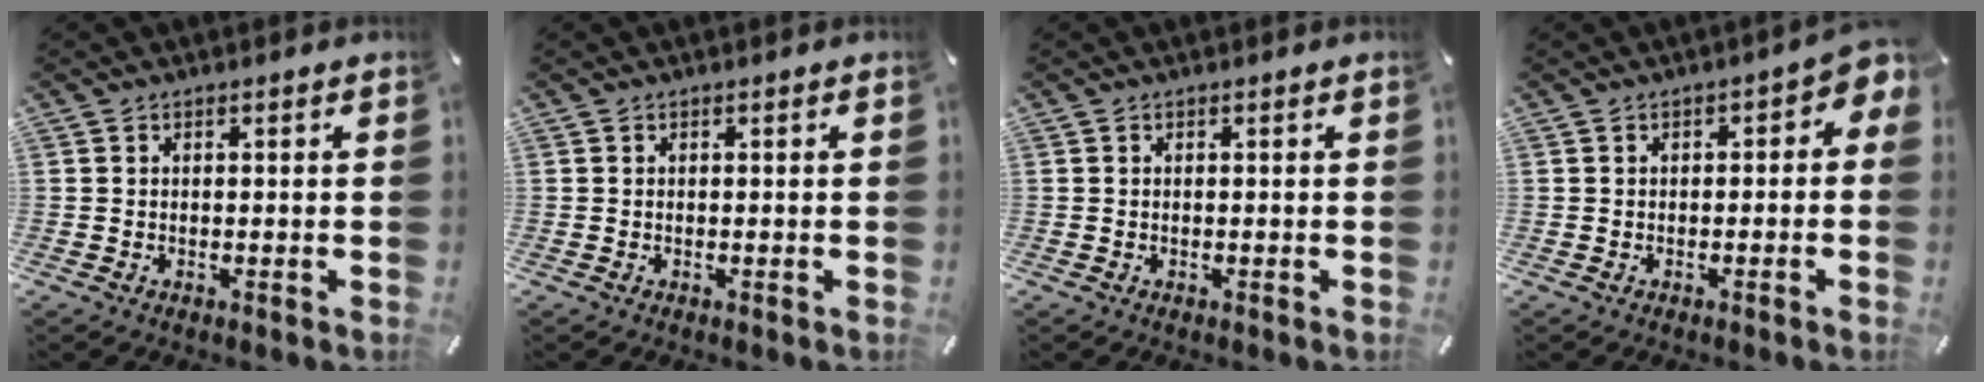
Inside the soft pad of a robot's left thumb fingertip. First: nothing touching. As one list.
[{"total": 0.0}, {"total": 0.0}, {"total": 3.1, "force": [-0.6, 1.9, 2.3], "torque": [-0.038, 0.010, -0.014]}]